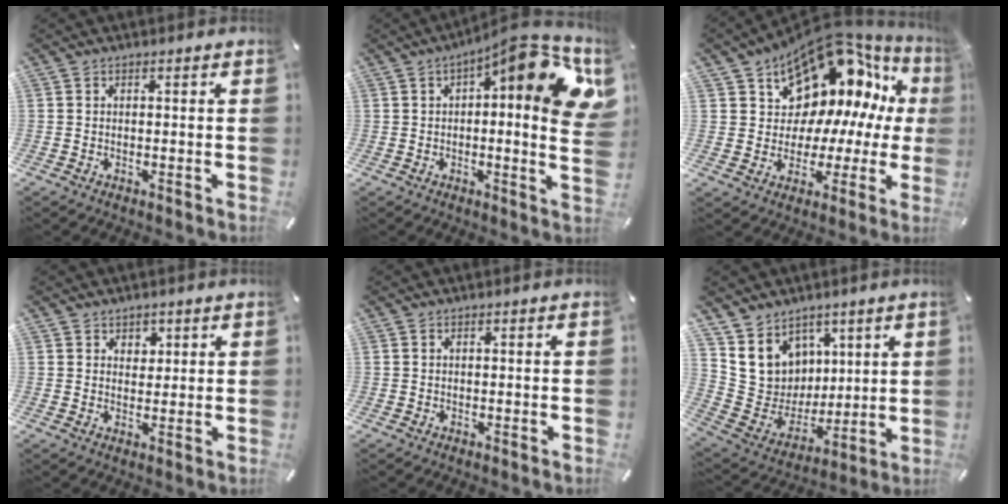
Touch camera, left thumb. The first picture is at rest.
{"total": 16.3, "force": [5.7, 4.4, 14.6], "torque": [-0.188, -0.041, 0.081]}
{"total": 15.0, "force": [10.1, 9.7, 5.5], "torque": [-0.081, -0.105, 0.184]}
{"total": 2.7, "force": [1.5, 2.2, 0.2], "torque": [0.008, -0.002, 0.024]}
{"total": 0.0}
{"total": 11.6, "force": [5.6, 10.1, 0.9], "torque": [-0.040, -0.056, 0.122]}